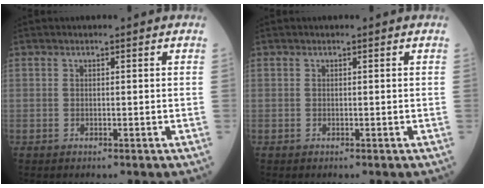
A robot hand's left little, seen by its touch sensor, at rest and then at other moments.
{"total": 0.0}